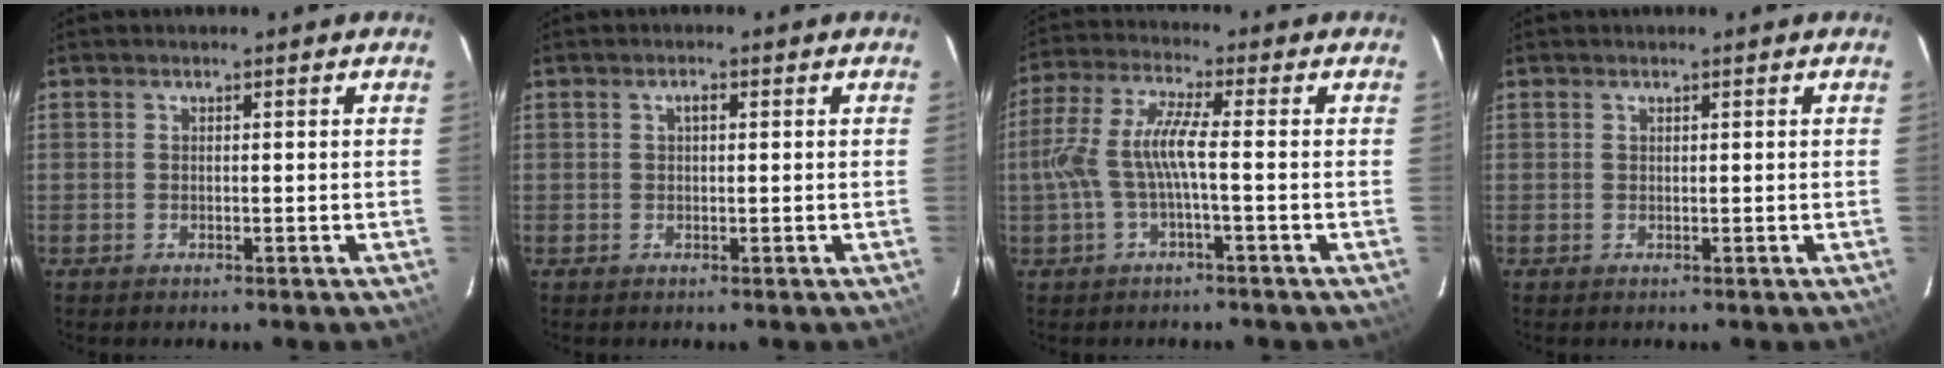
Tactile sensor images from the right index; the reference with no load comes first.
{"total": 1.2, "force": [0.3, 0.7, 1.0], "torque": [-0.017, 0.007, 0.004]}
{"total": 7.8, "force": [-1.6, 0.8, 7.5], "torque": [-0.172, 0.008, -0.027]}
{"total": 0.0}